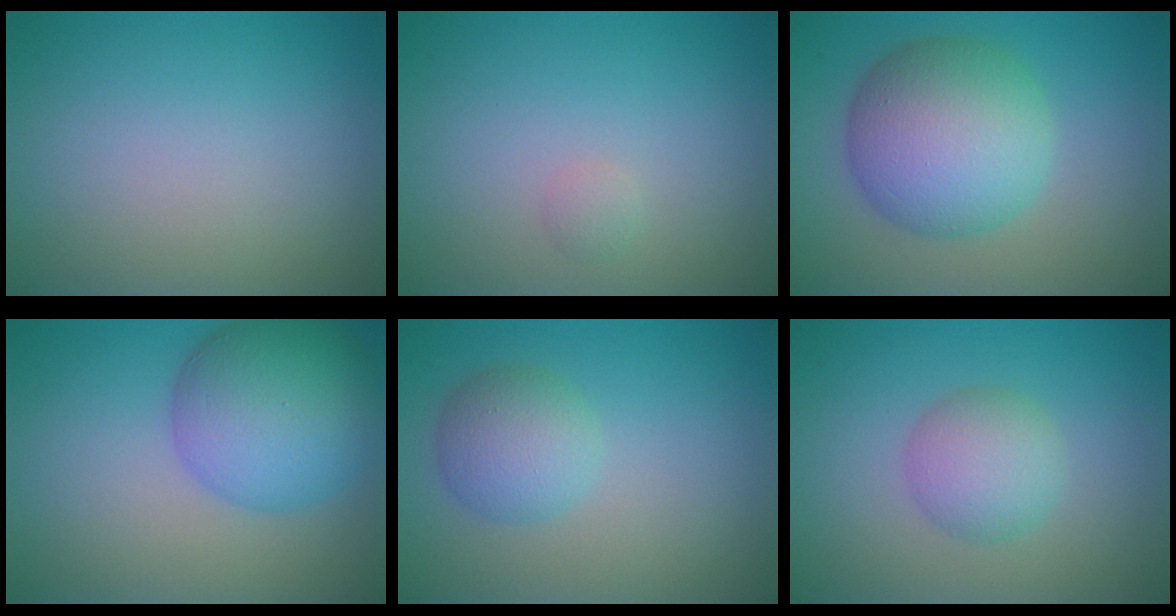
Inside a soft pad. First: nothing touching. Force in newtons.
{"total": 0.7, "press": 0.7, "slide": 0.0}
{"total": 8.9, "press": 8.9, "slide": 0.1}
{"total": 8.7, "press": 8.7, "slide": 0.4}
{"total": 3.5, "press": 3.4, "slide": 0.2}
{"total": 3.4, "press": 3.4, "slide": 0.1}